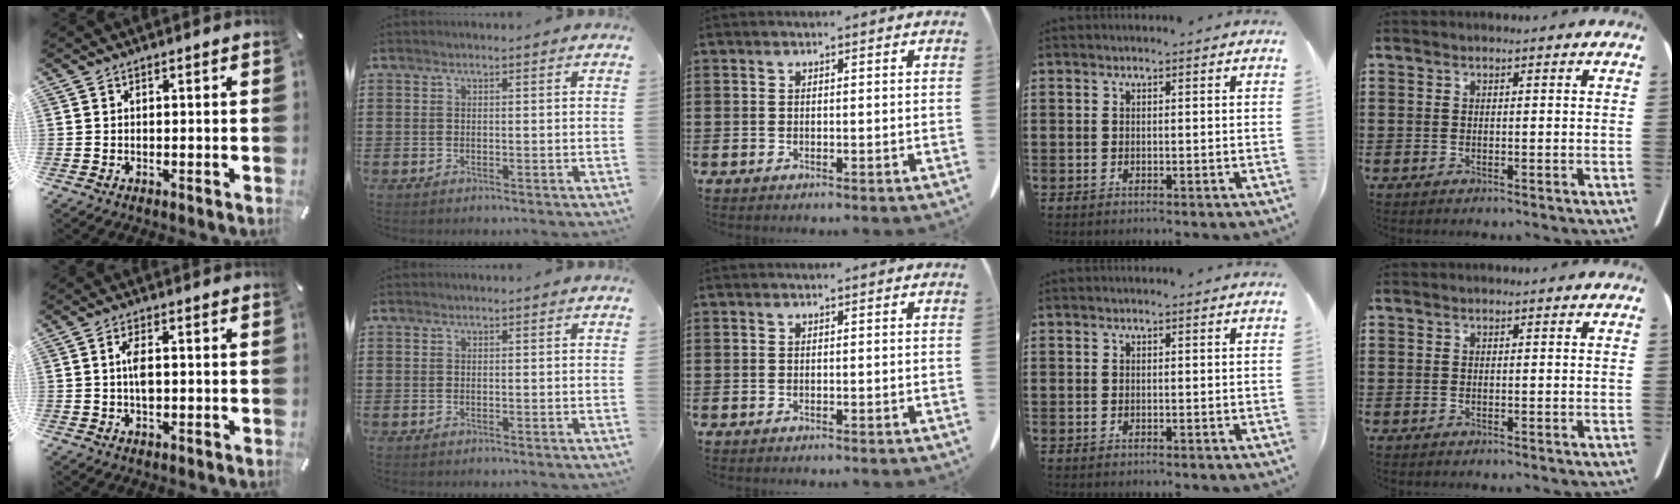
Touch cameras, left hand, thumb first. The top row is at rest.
{"thumb": {"total": 3.8, "force": [-0.1, 1.8, 3.4], "torque": [-0.074, 0.002, -0.005]}}